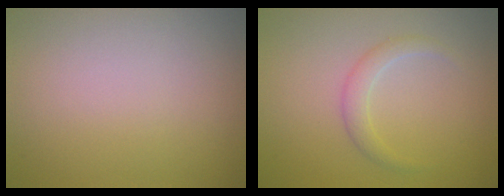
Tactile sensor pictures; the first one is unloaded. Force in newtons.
{"total": 1.5, "press": 1.5, "slide": 0.1}